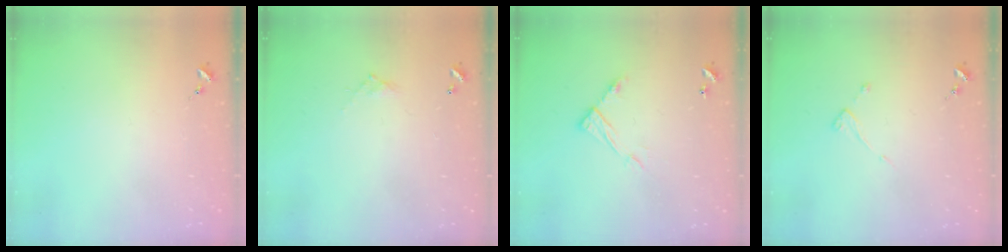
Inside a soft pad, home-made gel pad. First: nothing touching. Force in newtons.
{"total": 4.9, "press": 4.9, "slide": 0.3}
{"total": 9.6, "press": 9.6, "slide": 0.3}
{"total": 3.6, "press": 3.6, "slide": 0.4}